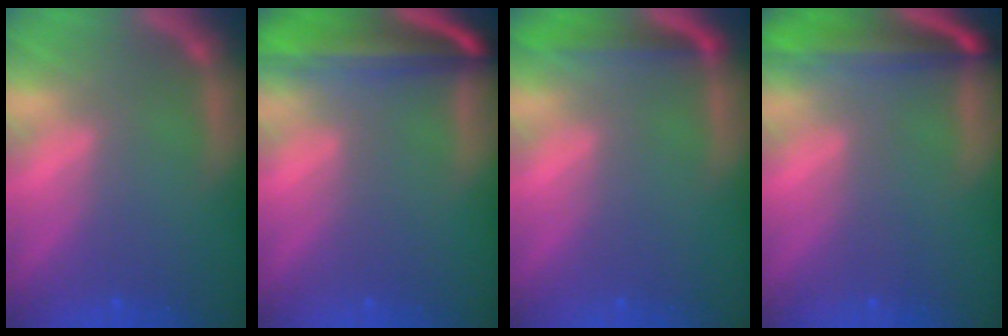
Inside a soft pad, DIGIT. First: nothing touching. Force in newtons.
{"total": 9.0}
{"total": 3.0}
{"total": 7.1}